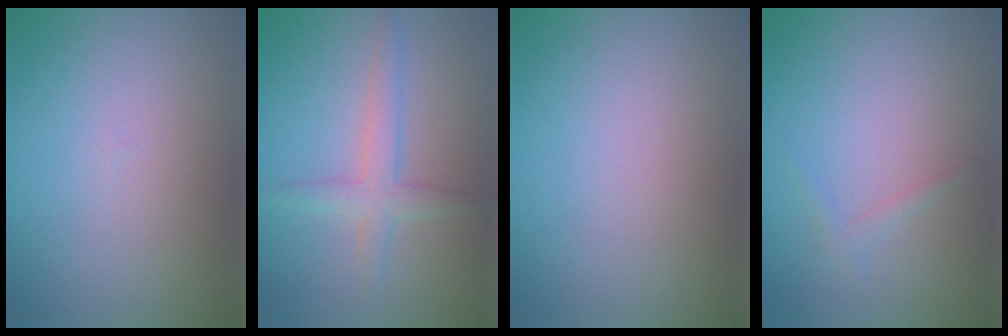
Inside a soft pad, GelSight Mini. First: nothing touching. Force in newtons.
{"total": 2.7, "press": 2.7, "slide": 0.2}
{"total": 0.0}
{"total": 0.9, "press": 0.9, "slide": 0.0}